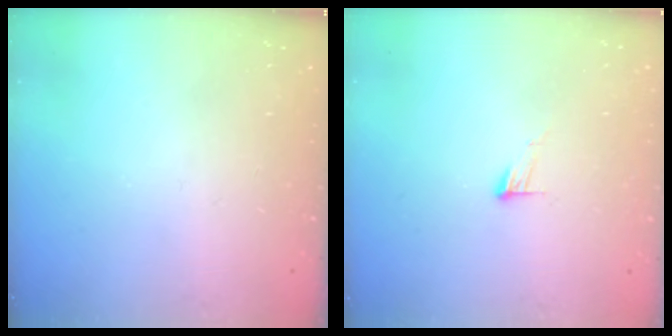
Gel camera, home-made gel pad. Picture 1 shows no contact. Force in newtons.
{"total": 5.2, "press": 5.2, "slide": 0.5}